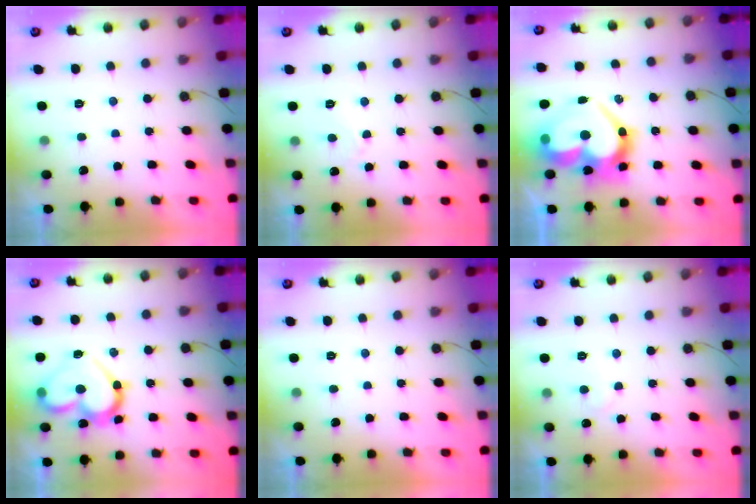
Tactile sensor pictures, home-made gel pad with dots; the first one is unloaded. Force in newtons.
{"total": 3.9, "press": 3.8, "slide": 0.5}
{"total": 25.5, "press": 25.4, "slide": 2.5}
{"total": 17.6, "press": 17.5, "slide": 1.2}
{"total": 0.0}
{"total": 5.9, "press": 5.9, "slide": 0.3}